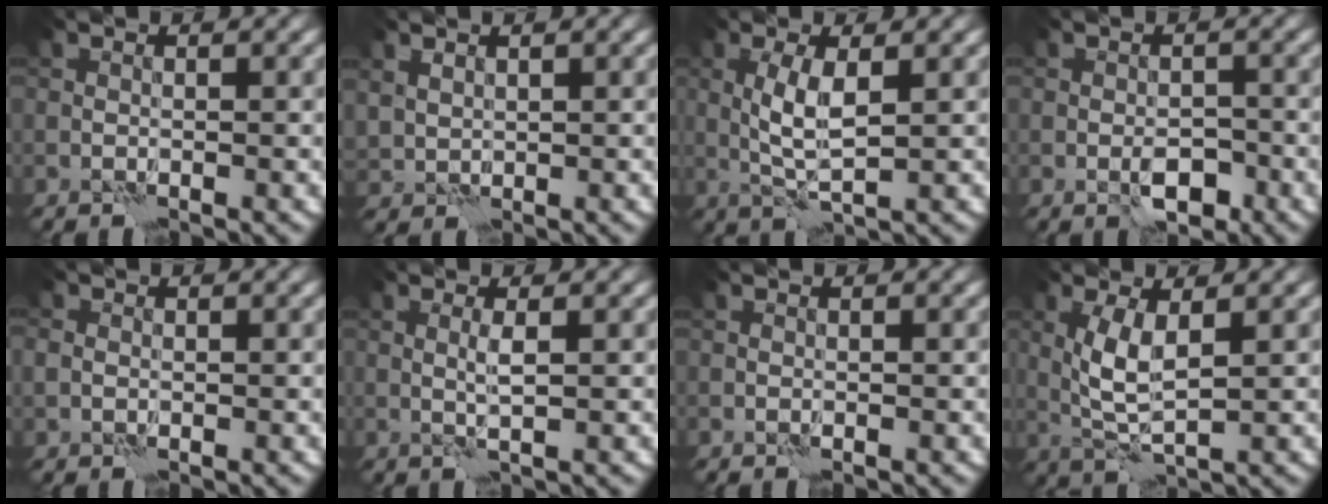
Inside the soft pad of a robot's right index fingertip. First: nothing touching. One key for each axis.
{"total": 1.4, "fx": 1.1, "fy": 0.8, "fz": 0.4, "tx": -0.014, "ty": -0.001, "tz": 0.025}
{"total": 3.4, "fx": 0.4, "fy": 0.8, "fz": 3.3, "tx": -0.074, "ty": 0.002, "tz": 0.009}
{"total": 2.8, "fx": -1.4, "fy": 1.3, "fz": 2.1, "tx": -0.030, "ty": 0.002, "tz": -0.022}
{"total": 1.2, "fx": 0.0, "fy": 1.1, "fz": 0.5, "tx": -0.003, "ty": -0.001, "tz": -0.004}
{"total": 1.3, "fx": 0.4, "fy": -0.1, "fz": 1.2, "tx": -0.030, "ty": 0.002, "tz": 0.005}
{"total": 0.0}
{"total": 4.0, "fx": 0.9, "fy": 1.2, "fz": 3.7, "tx": -0.086, "ty": -0.001, "tz": 0.020}